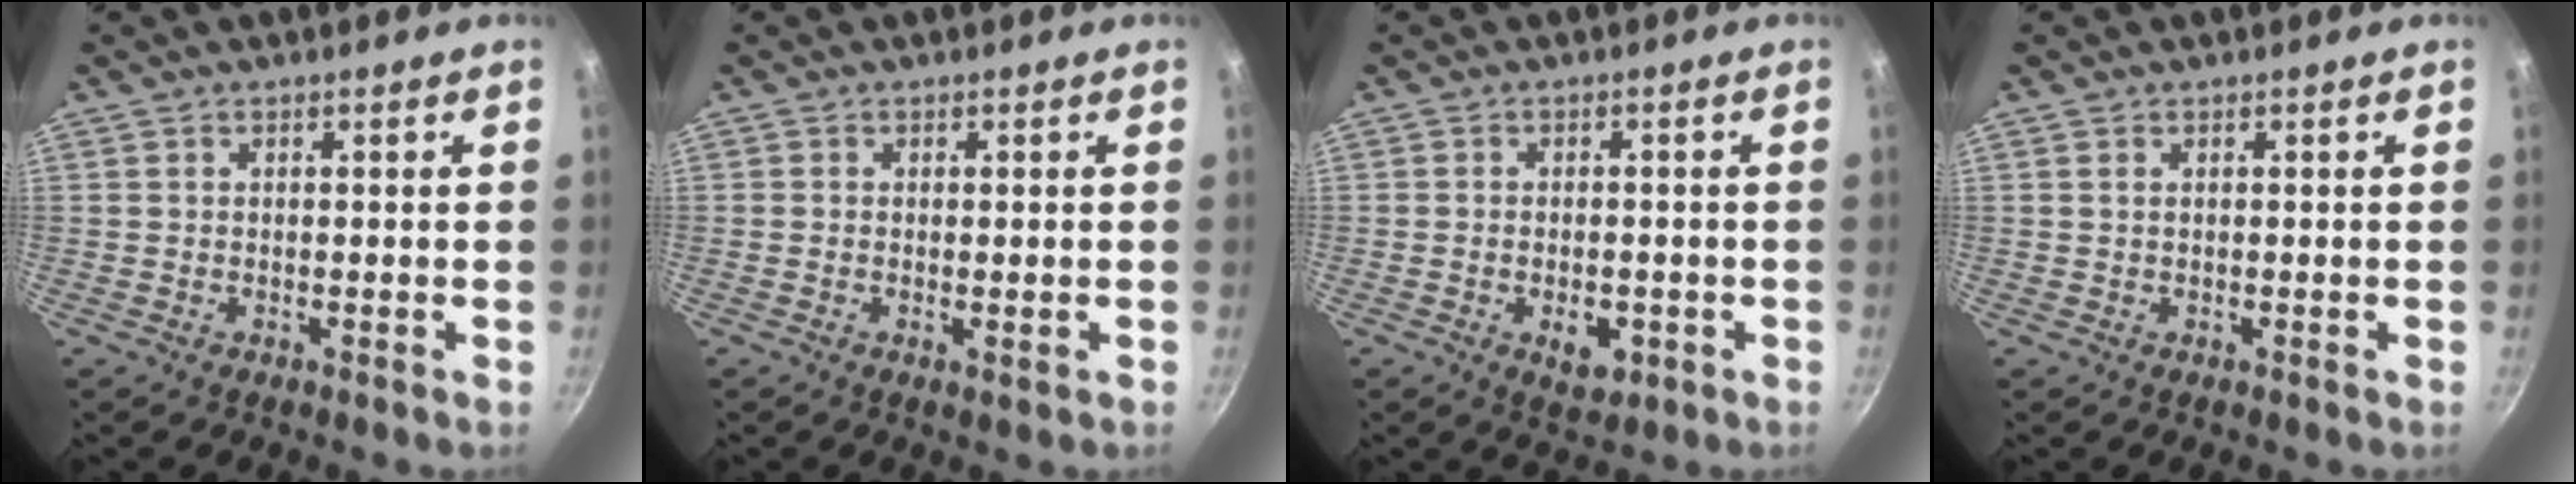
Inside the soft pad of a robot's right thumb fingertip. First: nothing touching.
{"total": 1.1, "force": [-0.1, 0.2, 1.1], "torque": [-0.020, -0.004, -0.003]}
{"total": 5.0, "force": [-1.7, 2.9, 3.8], "torque": [-0.044, 0.008, -0.017]}
{"total": 0.6, "force": [0.3, 0.3, 0.4], "torque": [-0.008, 0.001, 0.005]}